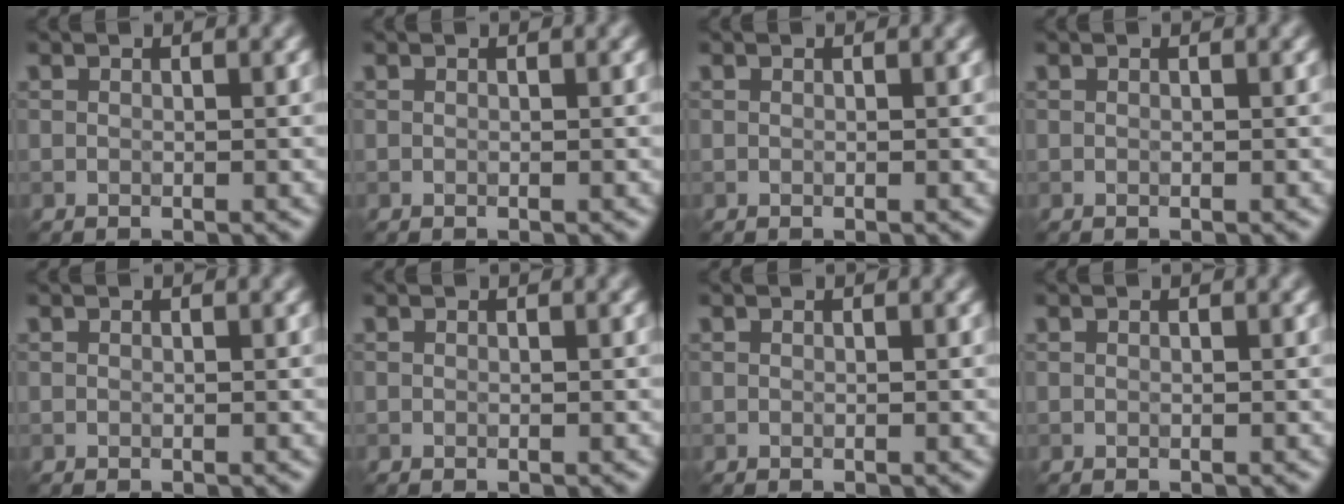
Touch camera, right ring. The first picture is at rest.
{"total": 0.0}
{"total": 0.0}
{"total": 0.0}
{"total": 0.0}
{"total": 0.0}
{"total": 0.0}
{"total": 0.0}